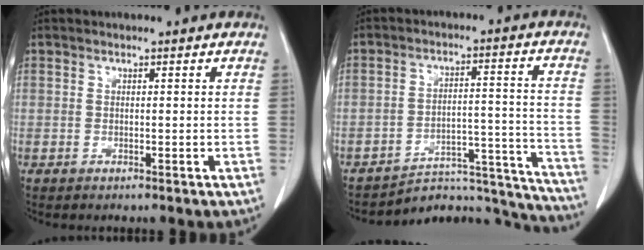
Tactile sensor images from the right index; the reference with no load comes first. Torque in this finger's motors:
{"motor_torque": [-1.49, -0.65, -1.05, -0.21]}